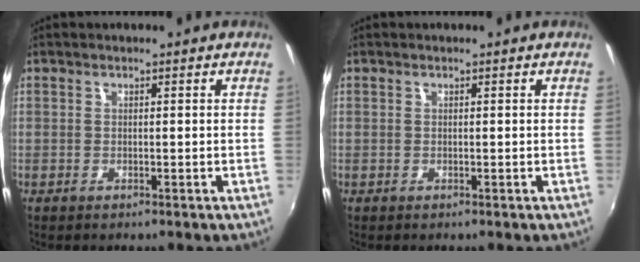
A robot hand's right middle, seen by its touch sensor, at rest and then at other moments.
{"total": 0.0}